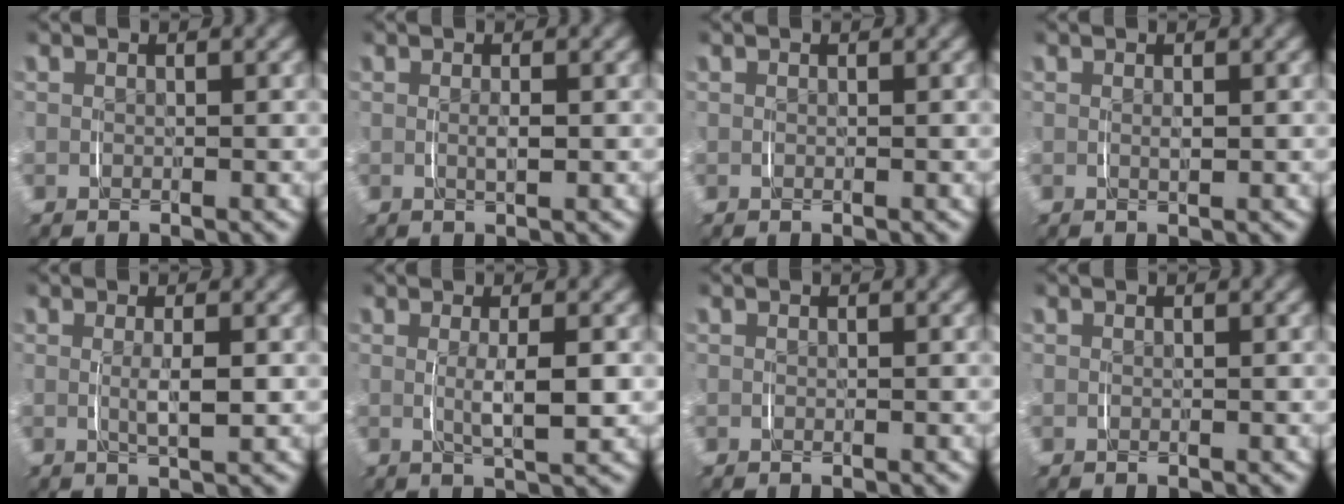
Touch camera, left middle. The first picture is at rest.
{"total": 1.0, "force": [0.1, 0.1, 1.0], "torque": [-0.021, -0.004, 0.002]}
{"total": 0.0}
{"total": 0.6, "force": [0.2, 0.0, 0.6], "torque": [-0.014, -0.004, 0.006]}
{"total": 2.1, "force": [0.1, 0.2, 2.1], "torque": [-0.041, -0.005, 0.005]}
{"total": 3.0, "force": [0.2, 0.4, 3.0], "torque": [-0.055, -0.007, 0.007]}
{"total": 0.0}
{"total": 0.0}